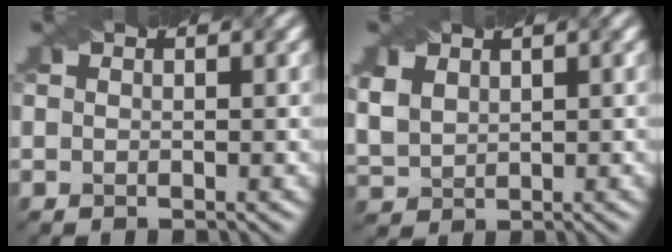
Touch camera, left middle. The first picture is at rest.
{"total": 2.8, "force": [1.4, 2.0, 1.5], "torque": [-0.042, 0.002, 0.034]}